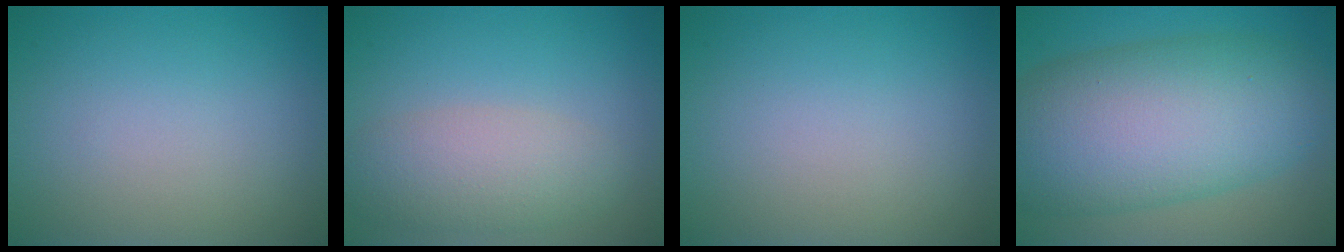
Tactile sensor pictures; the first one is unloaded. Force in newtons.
{"total": 4.1, "press": 4.1, "slide": 0.2}
{"total": 0.0}
{"total": 12.7, "press": 12.7, "slide": 0.3}